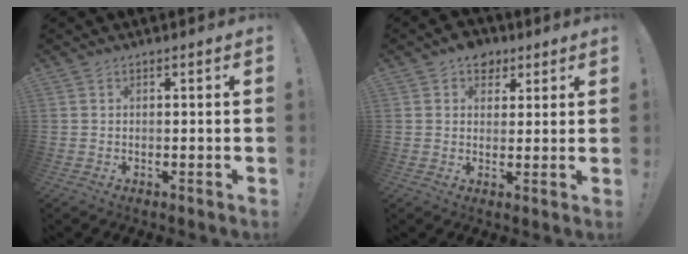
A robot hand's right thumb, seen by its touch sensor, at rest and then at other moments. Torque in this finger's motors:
{"motor_torque": [-0.03, 1.03, 0.24, 0.30, 0.00]}